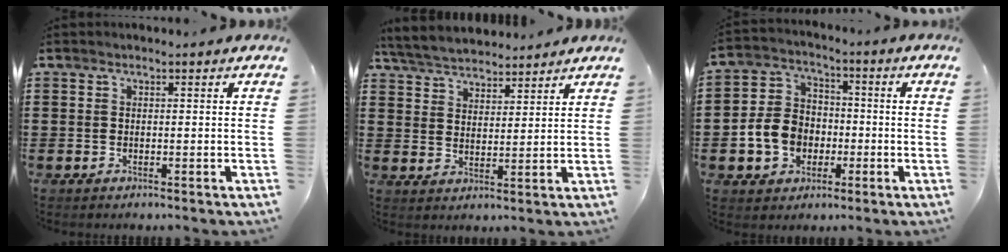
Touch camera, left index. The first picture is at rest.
{"total": 5.1, "force": [5.0, 1.0, 0.6], "torque": [-0.033, -0.015, 0.090]}
{"total": 8.0, "force": [-1.9, 6.7, 3.8], "torque": [-0.106, 0.019, -0.037]}